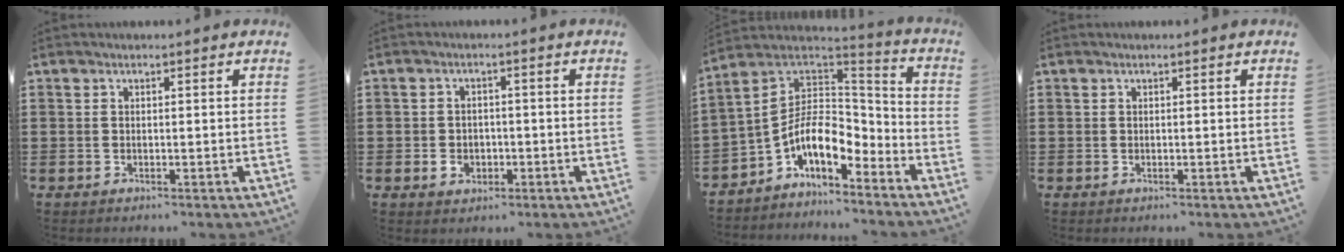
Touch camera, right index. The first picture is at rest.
{"total": 2.5, "force": [-0.9, 2.0, 1.3], "torque": [-0.030, 0.000, -0.018]}
{"total": 9.6, "force": [-4.4, 4.9, 7.0], "torque": [-0.162, -0.010, -0.093]}
{"total": 0.0}